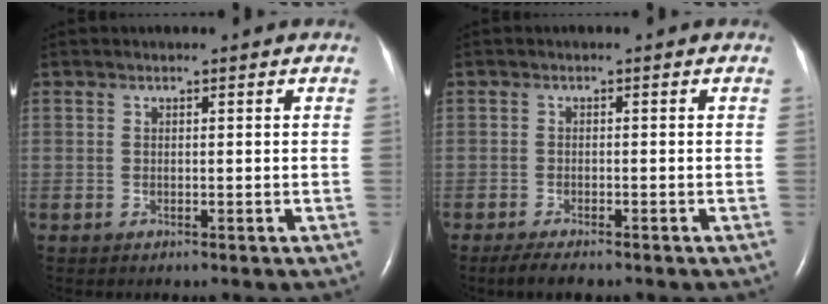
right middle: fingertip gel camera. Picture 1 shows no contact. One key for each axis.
{"total": 3.4, "fx": -2.7, "fy": 0.7, "fz": 2.0, "tx": -0.040, "ty": -0.009, "tz": -0.040}